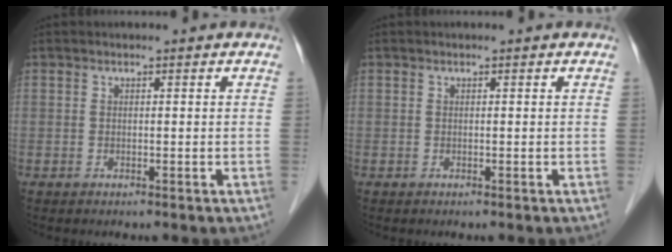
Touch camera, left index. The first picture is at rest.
{"total": 0.0}